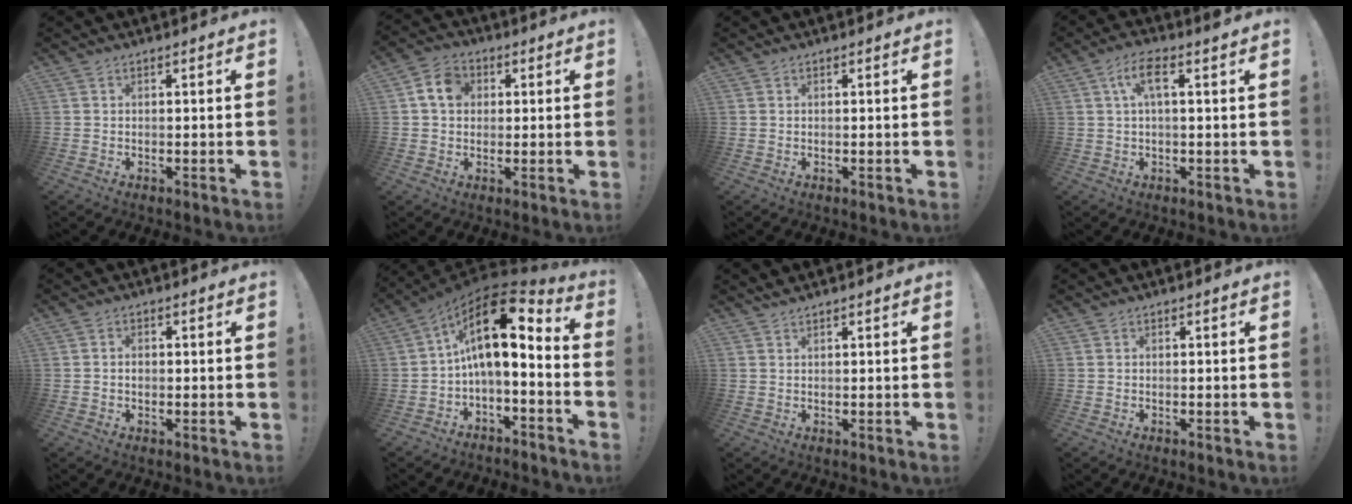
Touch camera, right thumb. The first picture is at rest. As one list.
[{"total": 8.0, "force": [1.6, 6.4, 4.6], "torque": [-0.071, 0.016, 0.034]}, {"total": 0.0}, {"total": 6.4, "force": [1.9, 1.5, 5.9], "torque": [-0.107, 0.002, 0.031]}, {"total": 1.4, "force": [-0.3, 1.2, 0.6], "torque": [-0.012, 0.004, -0.007]}, {"total": 15.0, "force": [3.7, 6.3, 13.1], "torque": [-0.224, -0.026, 0.061]}, {"total": 1.1, "force": [1.1, 0.0, 0.2], "torque": [0.001, -0.007, 0.020]}, {"total": 0.0}]